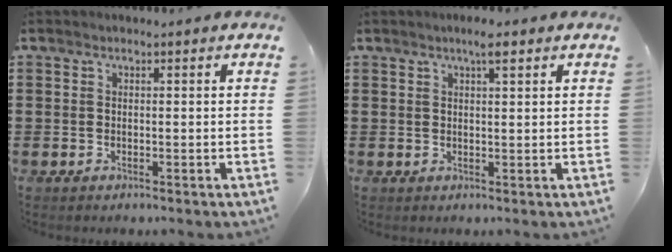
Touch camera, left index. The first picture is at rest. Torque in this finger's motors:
{"motor_torque": [0.56, -0.43, 0.31, 0.07]}